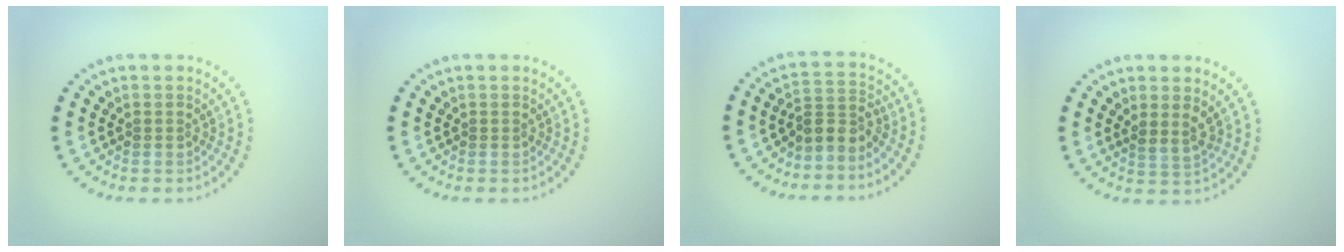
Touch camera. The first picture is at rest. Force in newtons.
{"total": 0.0}
{"total": 2.7, "press": 1.9, "slide": 1.9}
{"total": 1.7, "press": 1.4, "slide": 1.0}